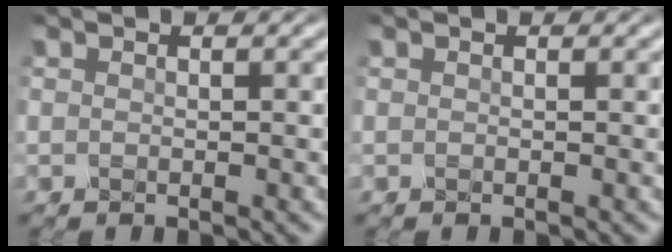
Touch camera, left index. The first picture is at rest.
{"total": 0.0}